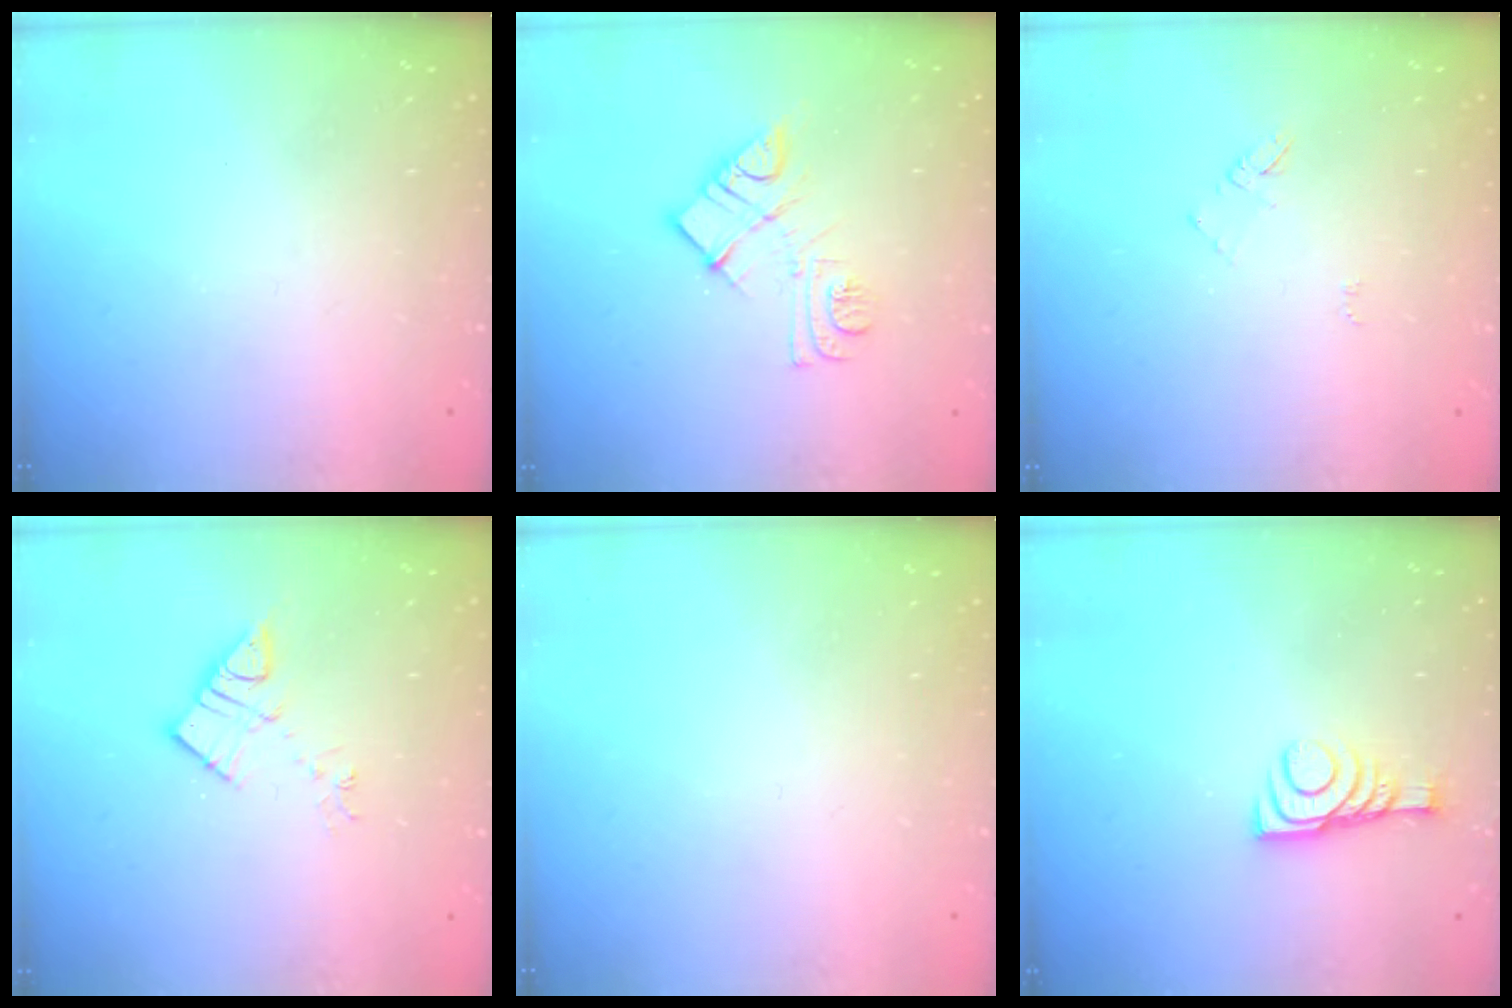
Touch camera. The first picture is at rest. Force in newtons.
{"total": 11.1, "press": 11.1, "slide": 0.5}
{"total": 4.3, "press": 4.3, "slide": 0.5}
{"total": 7.9, "press": 7.9, "slide": 0.4}
{"total": 0.0}
{"total": 9.2, "press": 9.2, "slide": 0.2}